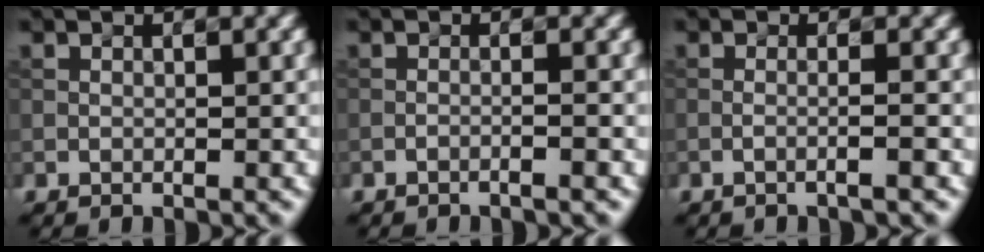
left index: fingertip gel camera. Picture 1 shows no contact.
{"total": 1.5, "force": [-0.8, 0.2, 1.2], "torque": [-0.018, 0.007, -0.027]}
{"total": 1.9, "force": [-0.5, 0.5, 1.8], "torque": [-0.019, -0.001, -0.024]}